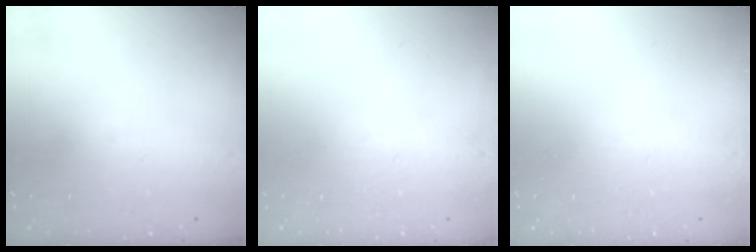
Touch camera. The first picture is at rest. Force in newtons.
{"total": 0.0}
{"total": 0.0}